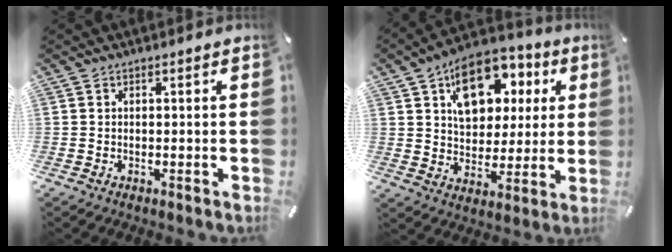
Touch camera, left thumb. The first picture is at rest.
{"total": 14.8, "force": [6.9, 10.5, 7.8], "torque": [-0.121, -0.029, 0.128]}